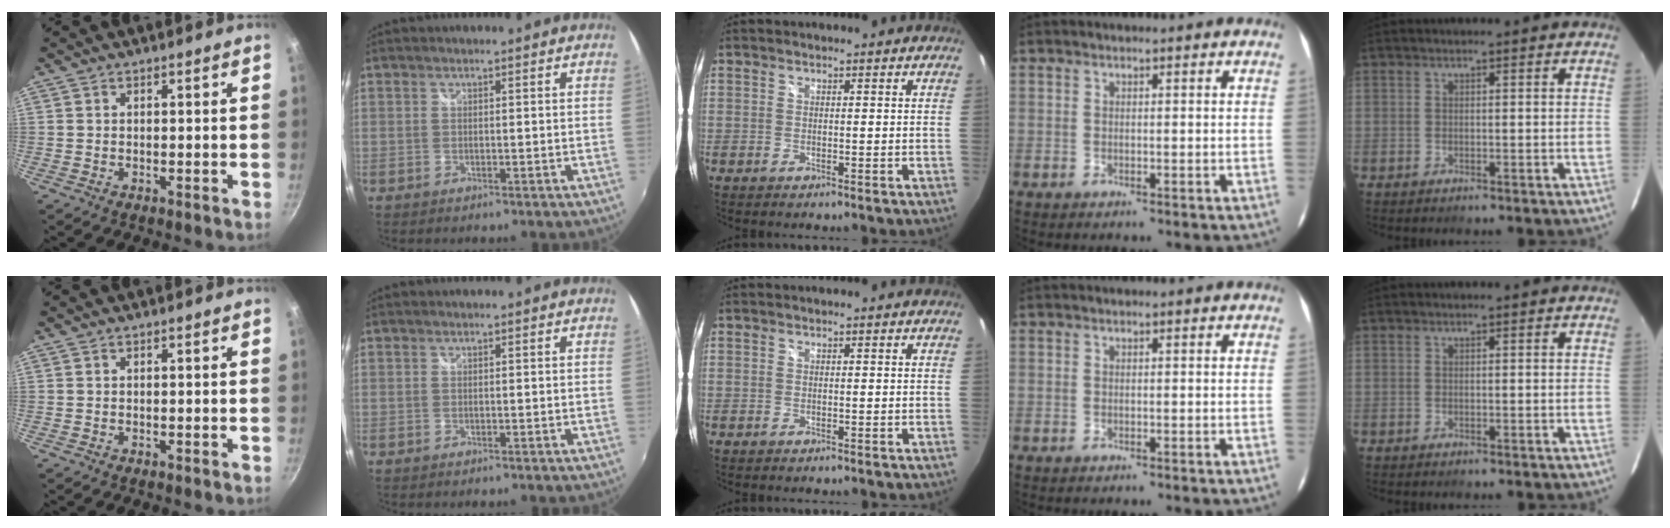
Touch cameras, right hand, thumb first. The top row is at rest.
{}